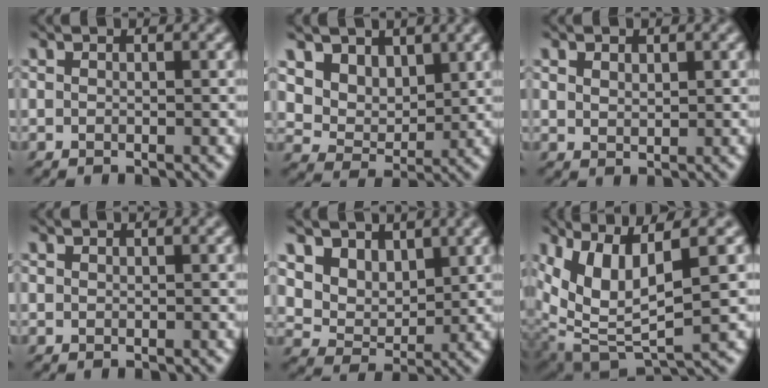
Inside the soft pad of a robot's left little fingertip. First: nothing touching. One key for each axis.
{"total": 5.6, "fx": 3.2, "fy": 3.8, "fz": 2.5, "tx": -0.078, "ty": -0.023, "tz": 0.077}
{"total": 1.2, "fx": 0.7, "fy": 0.7, "fz": 0.6, "tx": -0.016, "ty": 0.001, "tz": 0.014}
{"total": 0.0}
{"total": 5.4, "fx": 3.1, "fy": 3.7, "fz": 2.3, "tx": -0.074, "ty": -0.023, "tz": 0.074}
{"total": 7.9, "fx": 2.8, "fy": 2.4, "fz": 7.0, "tx": -0.156, "ty": -0.002, "tz": 0.057}